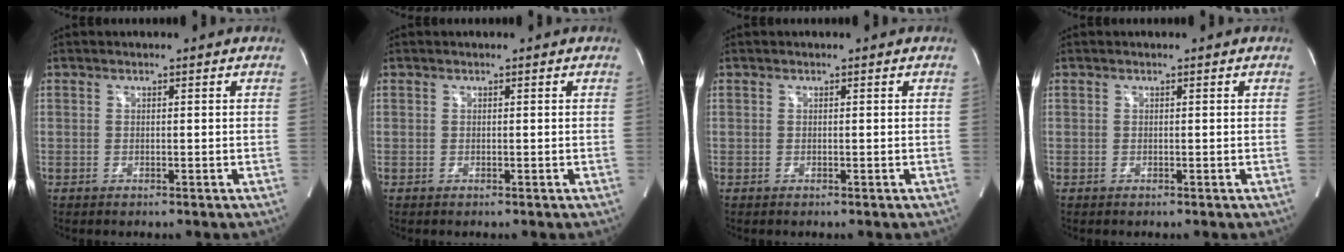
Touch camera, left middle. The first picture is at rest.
{"total": 0.0}
{"total": 0.0}
{"total": 0.0}